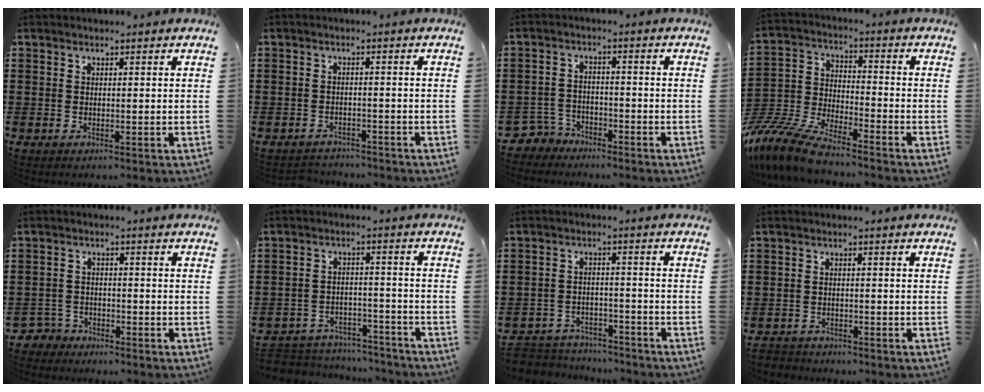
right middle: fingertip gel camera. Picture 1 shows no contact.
{"total": 2.1, "force": [-2.0, 0.4, -0.2], "torque": [-0.004, 0.000, -0.047]}
{"total": 3.6, "force": [-3.3, 1.4, 0.2], "torque": [-0.028, -0.004, -0.075]}
{"total": 9.6, "force": [-8.9, 1.2, 3.4], "torque": [-0.096, -0.001, -0.185]}
{"total": 2.9, "force": [-2.6, 1.1, 0.1], "torque": [-0.017, -0.003, -0.059]}
{"total": 5.2, "force": [-5.1, 1.0, 0.0], "torque": [-0.015, 0.008, -0.110]}
{"total": 4.8, "force": [-4.7, 1.0, -0.2], "torque": [-0.007, 0.008, -0.101]}
{"total": 2.1, "force": [-2.0, 0.5, -0.3], "torque": [-0.002, 0.000, -0.047]}